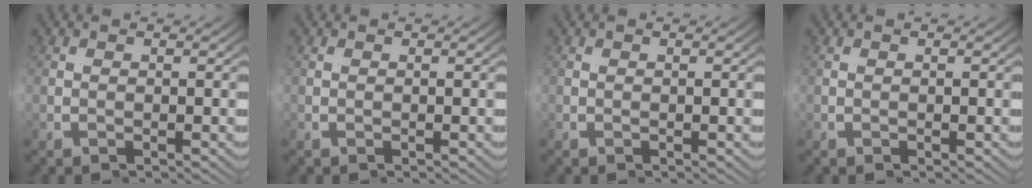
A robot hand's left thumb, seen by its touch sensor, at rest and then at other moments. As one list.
[{"total": 0.0}, {"total": 0.0}, {"total": 0.0}]